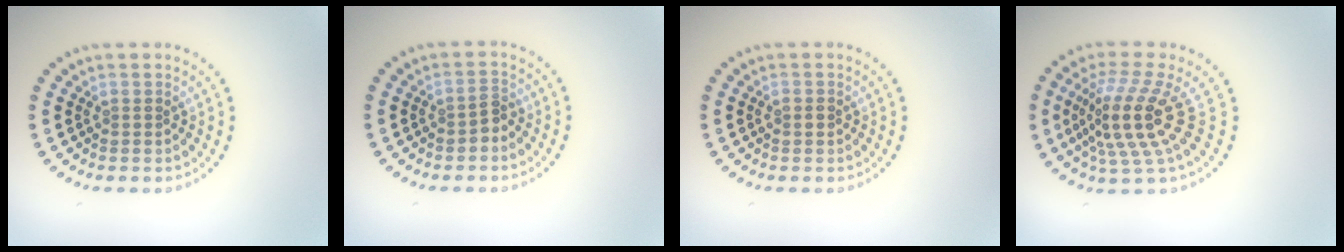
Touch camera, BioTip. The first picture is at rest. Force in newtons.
{"total": 1.4, "press": 1.2, "slide": 0.7}
{"total": 1.1, "press": 1.1, "slide": 0.1}
{"total": 5.3, "press": 3.9, "slide": 3.5}